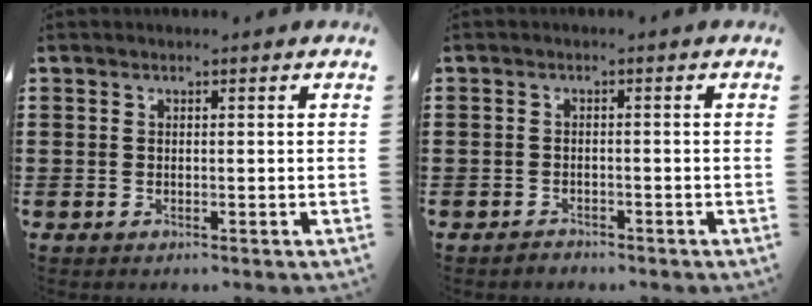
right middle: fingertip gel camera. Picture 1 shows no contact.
{"total": 1.3, "force": [-1.2, 0.5, -0.2], "torque": [0.000, 0.005, -0.030]}